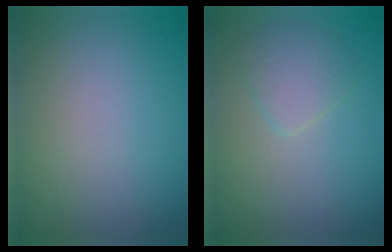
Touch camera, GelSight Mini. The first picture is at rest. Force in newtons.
{"total": 2.1, "press": 2.1, "slide": 0.1}